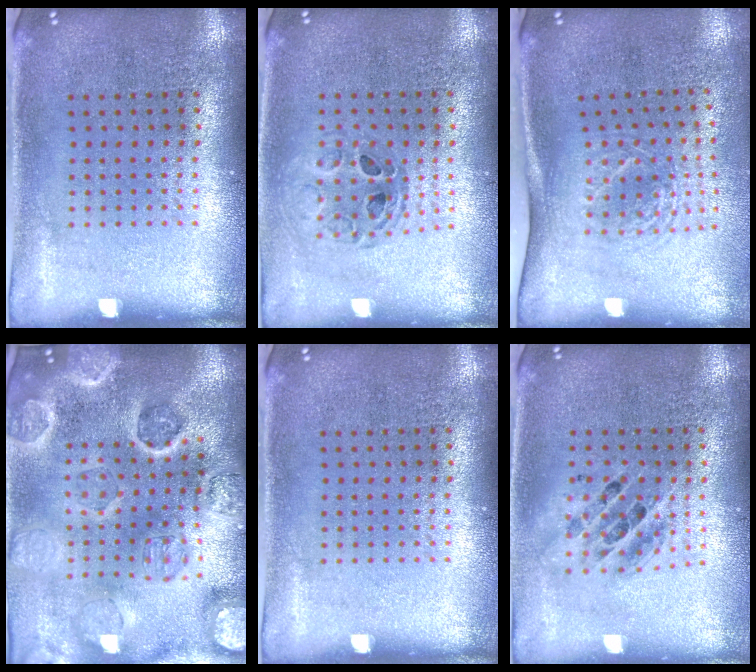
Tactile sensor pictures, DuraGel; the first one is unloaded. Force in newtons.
{"total": 0.9, "press": 0.9, "slide": 0.1}
{"total": 1.7, "press": 1.3, "slide": 1.2}
{"total": 4.1, "press": 3.9, "slide": 1.4}
{"total": 0.0}
{"total": 1.3, "press": 1.1, "slide": 0.7}